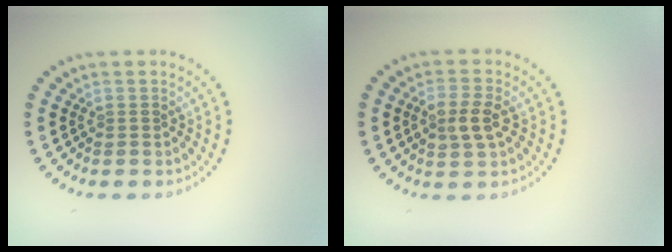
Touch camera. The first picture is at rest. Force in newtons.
{"total": 2.7, "press": 2.7, "slide": 0.4}